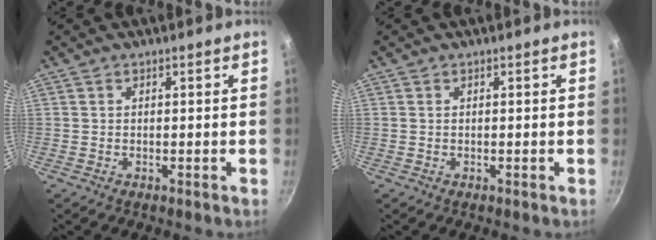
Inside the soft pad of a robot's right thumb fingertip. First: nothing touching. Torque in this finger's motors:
{"motor_torque": [0.22, 0.04, 0.12, 0.02, -0.01]}